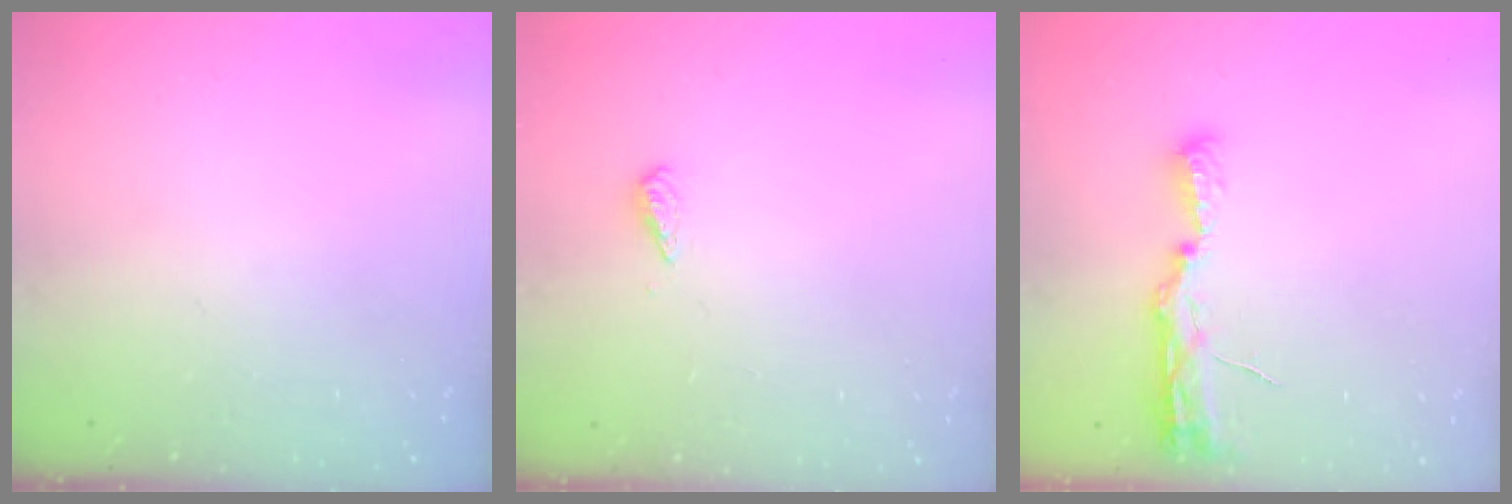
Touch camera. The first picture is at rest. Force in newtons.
{"total": 2.7, "press": 2.6, "slide": 0.4}
{"total": 8.1, "press": 8.1, "slide": 0.8}